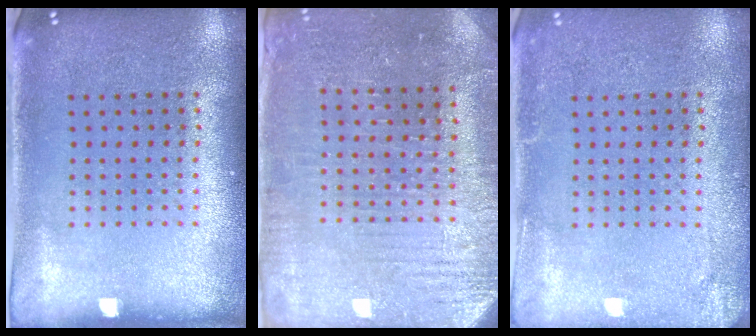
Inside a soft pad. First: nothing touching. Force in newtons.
{"total": 3.2, "press": 3.2, "slide": 0.4}
{"total": 2.0, "press": 1.9, "slide": 0.1}